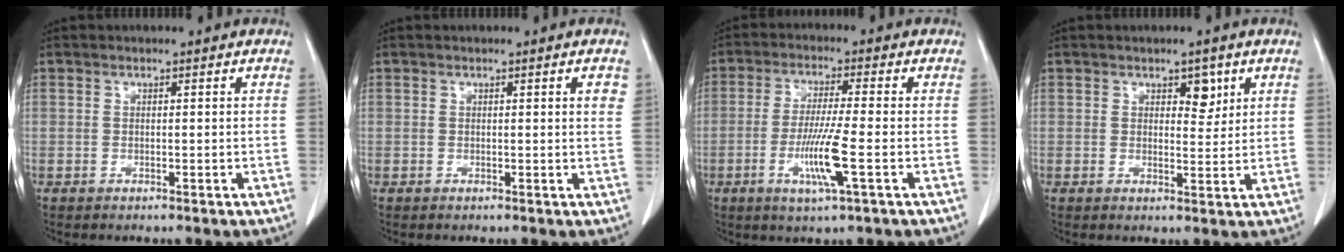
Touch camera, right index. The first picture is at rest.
{"total": 1.5, "force": [0.6, 0.1, 1.4], "torque": [-0.015, 0.001, 0.005]}
{"total": 8.0, "force": [-2.5, -0.4, 7.6], "torque": [-0.147, -0.015, -0.047]}
{"total": 3.0, "force": [1.6, 1.6, 2.0], "torque": [-0.020, -0.003, 0.023]}